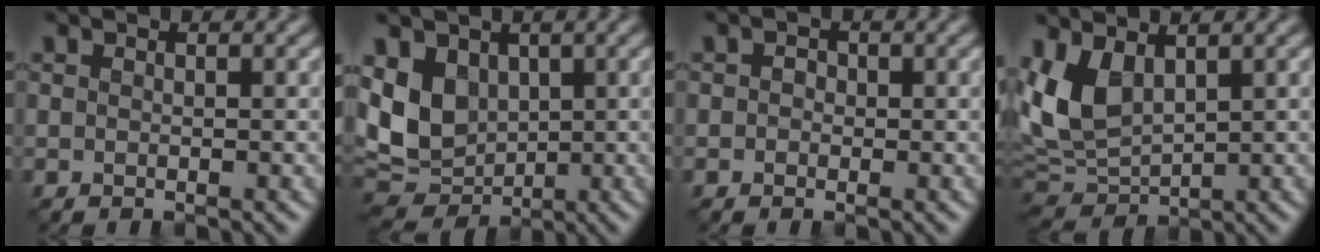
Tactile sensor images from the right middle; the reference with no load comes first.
{"total": 7.4, "force": [0.9, 5.8, 4.6], "torque": [-0.108, -0.009, 0.014]}
{"total": 1.0, "force": [-0.1, 1.0, 0.4], "torque": [-0.002, -0.003, -0.007]}
{"total": 6.0, "force": [1.8, 3.5, 4.6], "torque": [-0.105, -0.006, 0.033]}